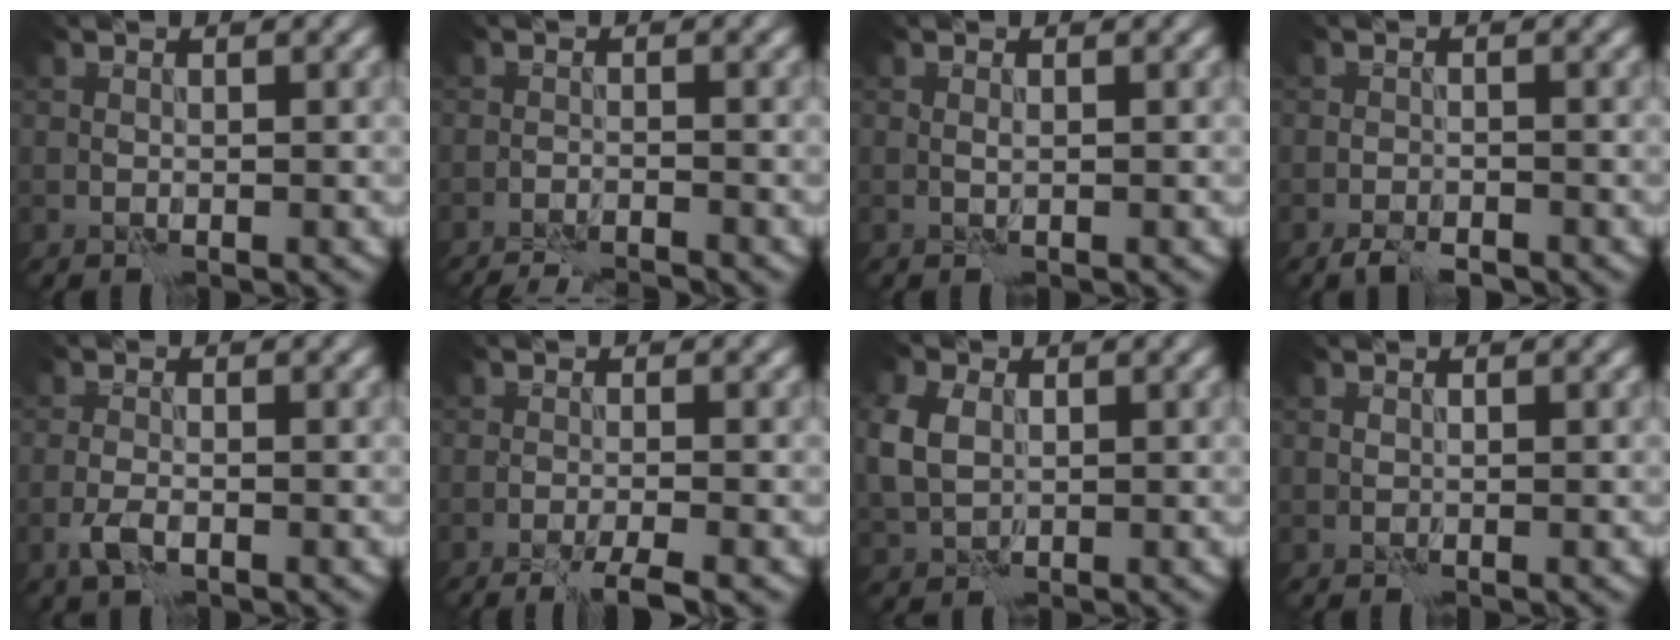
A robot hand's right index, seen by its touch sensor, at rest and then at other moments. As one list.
[{"total": 4.9, "force": [-4.7, 0.4, 1.1], "torque": [-0.015, -0.003, -0.070]}, {"total": 0.0}, {"total": 2.2, "force": [-1.9, 0.6, 0.9], "torque": [-0.012, -0.001, -0.034]}, {"total": 1.7, "force": [-1.0, 0.6, 1.3], "torque": [-0.029, -0.002, -0.024]}, {"total": 3.0, "force": [-2.3, 0.1, 2.0], "torque": [-0.032, 0.001, -0.044]}, {"total": 4.7, "force": [0.7, 3.6, 2.9], "torque": [-0.089, 0.003, 0.014]}, {"total": 0.0}]